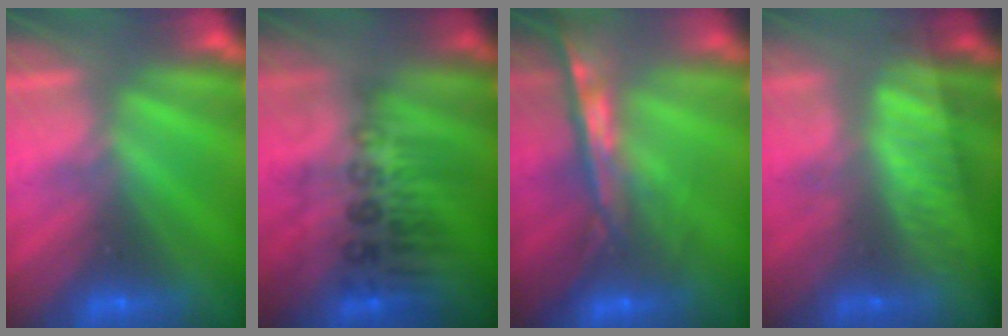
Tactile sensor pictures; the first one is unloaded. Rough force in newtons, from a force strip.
{"total": 2.9}
{"total": 7.2}
{"total": 8.8}